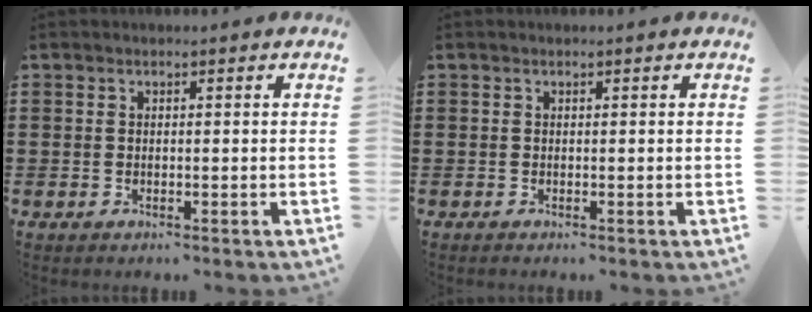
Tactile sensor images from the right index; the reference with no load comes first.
{"total": 0.0}